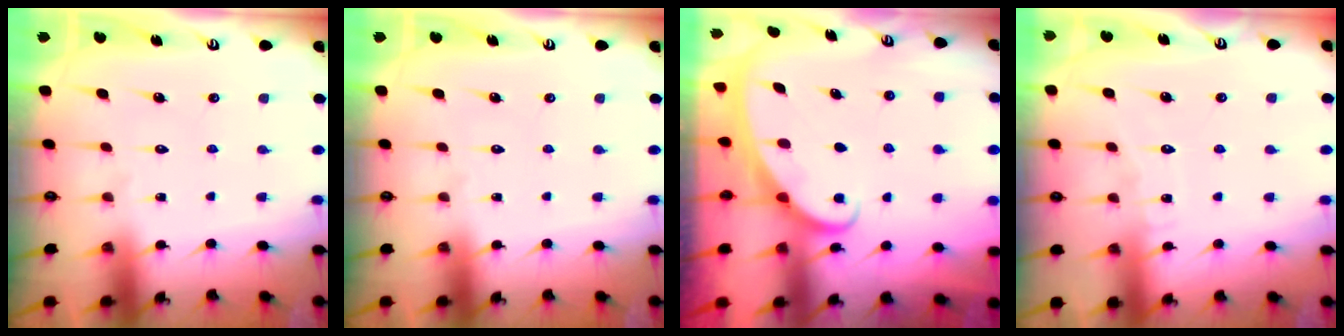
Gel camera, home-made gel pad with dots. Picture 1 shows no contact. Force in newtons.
{"total": 0.0}
{"total": 2.2, "press": 2.2, "slide": 0.2}
{"total": 4.7, "press": 4.7, "slide": 0.5}